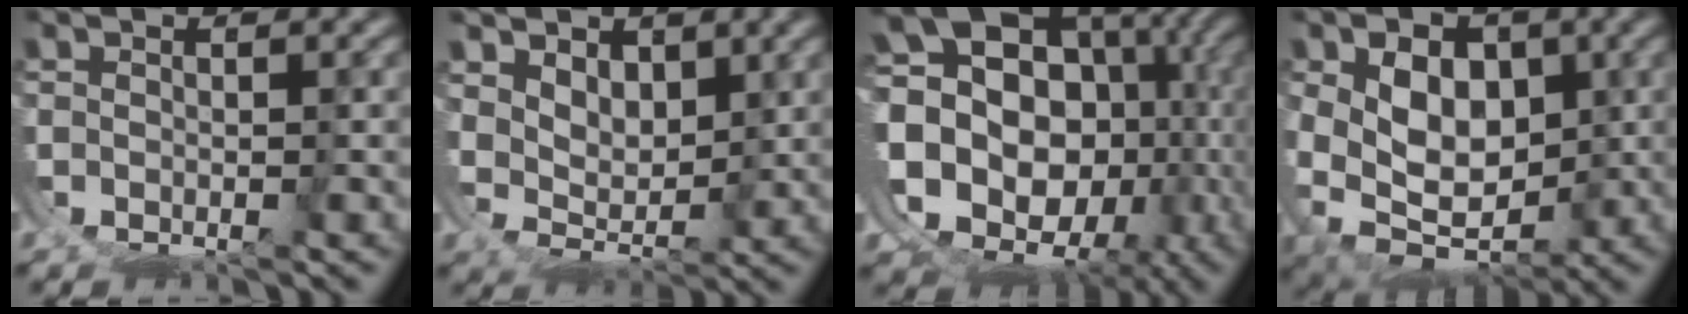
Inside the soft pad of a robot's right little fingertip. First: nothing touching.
{"total": 5.3, "force": [3.7, 3.4, 1.5], "torque": [-0.048, -0.012, 0.054]}
{"total": 23.3, "force": [-1.9, 20.1, 11.8], "torque": [-0.260, -0.068, -0.026]}
{"total": 9.9, "force": [0.0, 8.1, 5.7], "torque": [-0.153, -0.051, 0.017]}